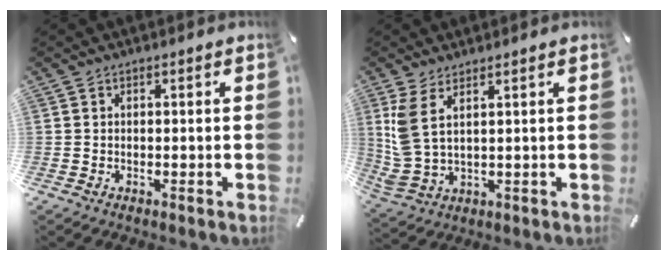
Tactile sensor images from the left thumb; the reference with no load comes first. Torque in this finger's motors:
{"motor_torque": [1.34, 1.49, 1.46, -0.35, 0.27]}